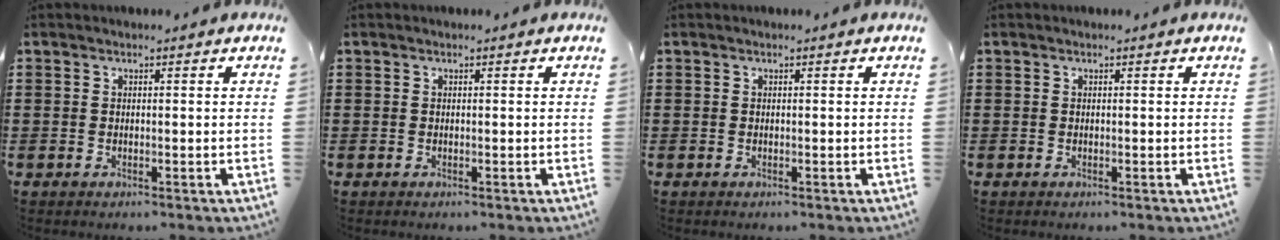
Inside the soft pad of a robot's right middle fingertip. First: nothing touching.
{"total": 0.0}
{"total": 0.0}
{"total": 0.0}